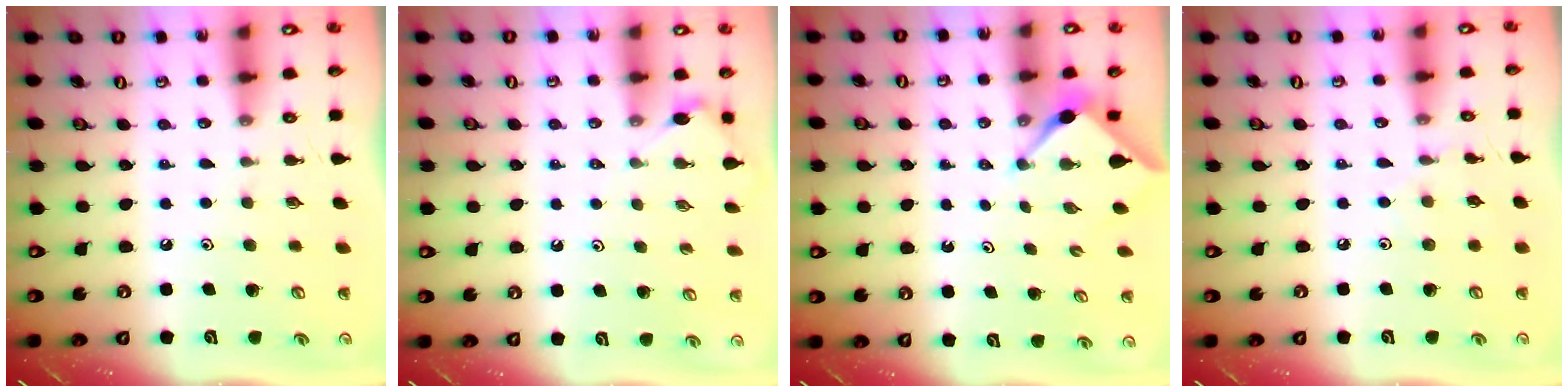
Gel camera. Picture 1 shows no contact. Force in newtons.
{"total": 2.9, "press": 2.8, "slide": 0.5}
{"total": 2.9, "press": 2.9, "slide": 0.4}
{"total": 3.2, "press": 3.2, "slide": 0.4}